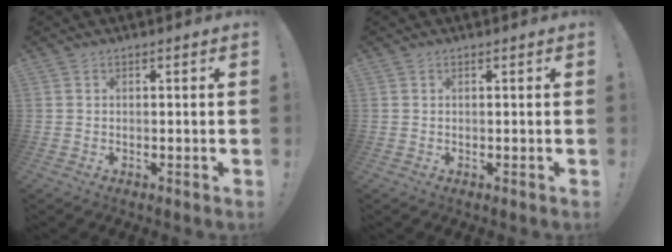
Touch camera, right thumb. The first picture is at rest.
{"total": 0.0}